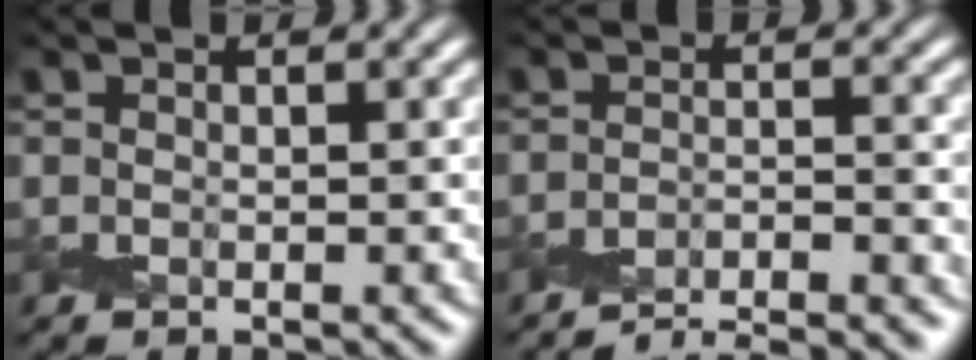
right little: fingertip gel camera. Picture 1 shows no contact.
{"total": 8.8, "force": [-8.7, 0.8, 1.4], "torque": [-0.012, -0.011, -0.131]}